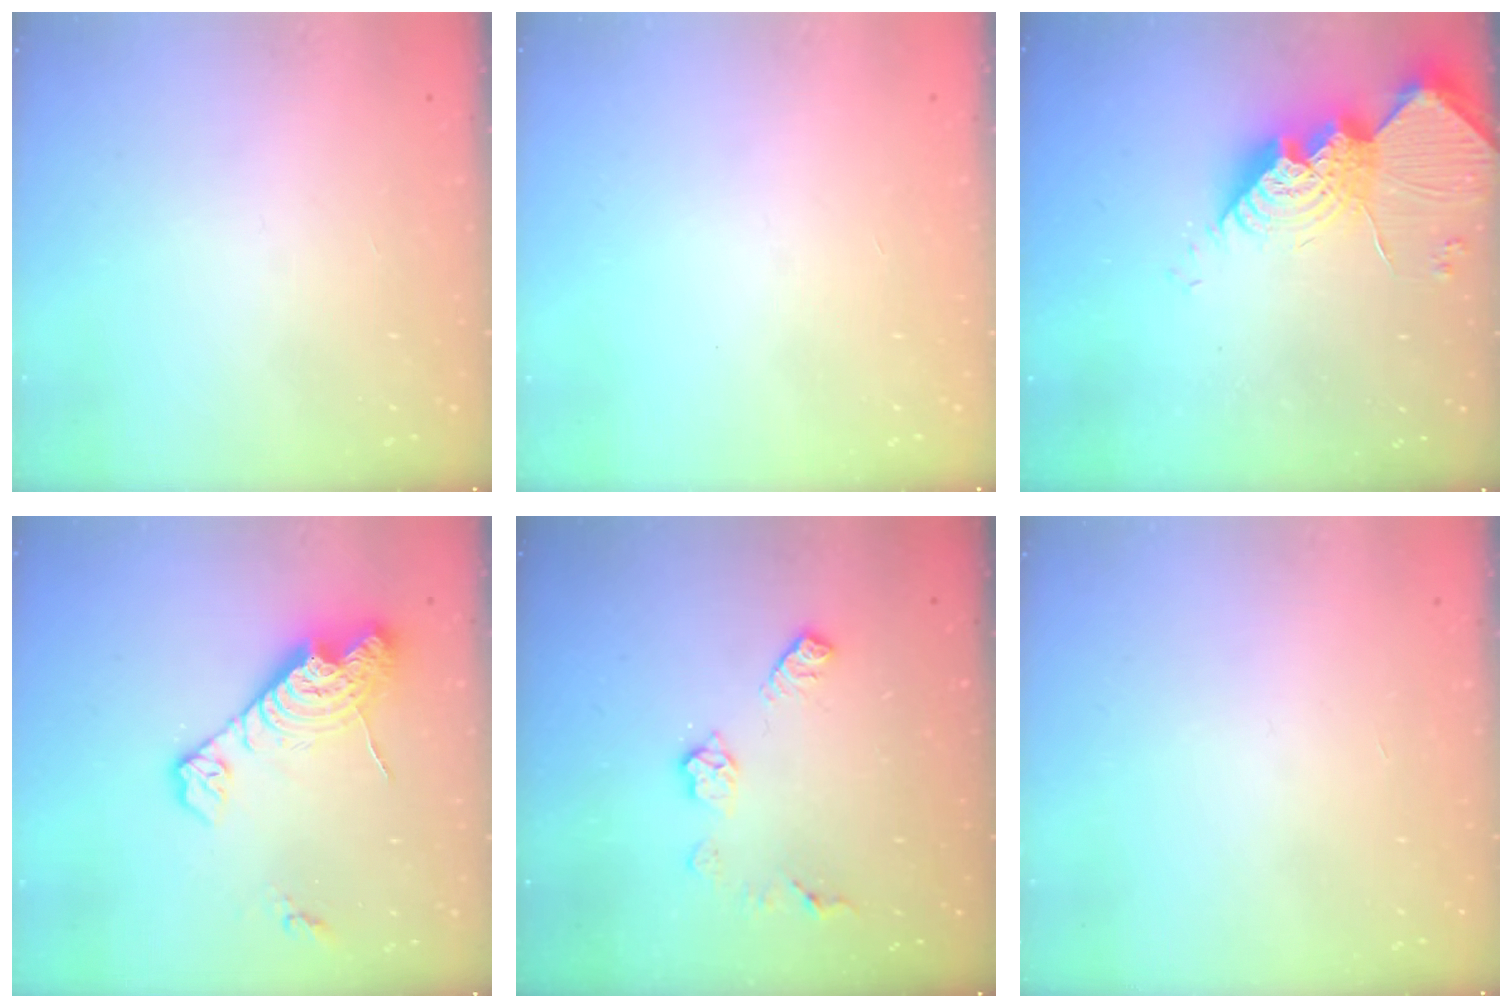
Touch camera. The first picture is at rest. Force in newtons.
{"total": 0.0}
{"total": 16.8, "press": 16.7, "slide": 1.2}
{"total": 14.2, "press": 14.2, "slide": 1.3}
{"total": 8.1, "press": 8.1, "slide": 0.2}
{"total": 0.0}